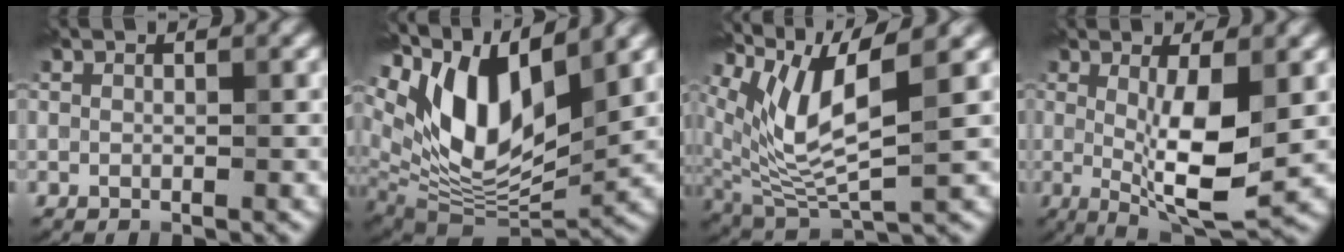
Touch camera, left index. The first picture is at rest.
{"total": 12.6, "force": [5.2, 5.5, 10.1], "torque": [-0.187, 0.001, 0.099]}
{"total": 8.1, "force": [3.6, 2.2, 6.9], "torque": [-0.151, -0.002, 0.075]}
{"total": 6.8, "force": [0.4, 1.5, 6.6], "torque": [-0.108, -0.011, 0.011]}